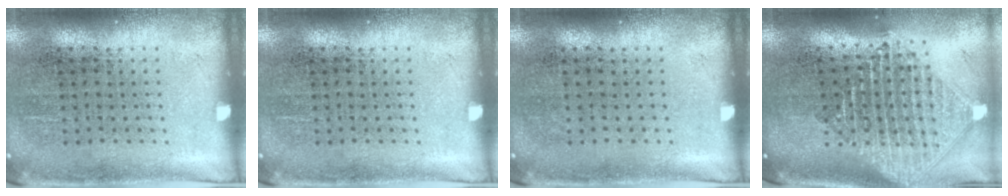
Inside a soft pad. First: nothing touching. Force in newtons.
{"total": 0.0}
{"total": 0.0}
{"total": 2.4, "press": 1.9, "slide": 1.5}